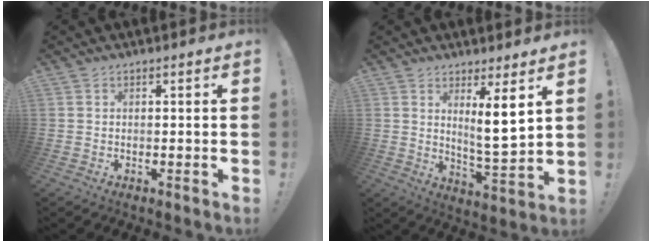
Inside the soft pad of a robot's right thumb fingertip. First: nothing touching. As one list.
[{"total": 9.1, "force": [4.2, 0.9, 8.0], "torque": [-0.117, -0.034, 0.067]}]